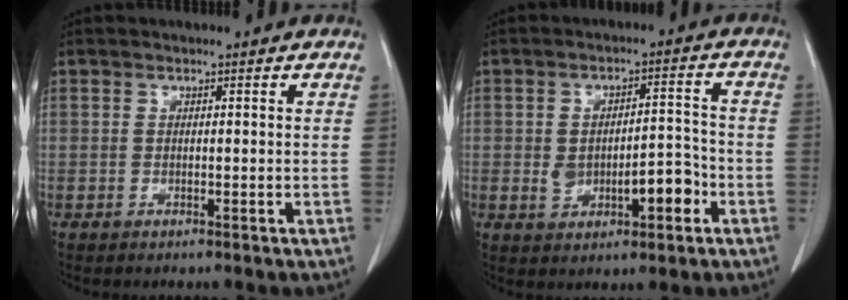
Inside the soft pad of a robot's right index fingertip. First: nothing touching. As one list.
[{"total": 7.9, "force": [-2.0, 3.5, 6.8], "torque": [-0.107, 0.017, -0.020]}]